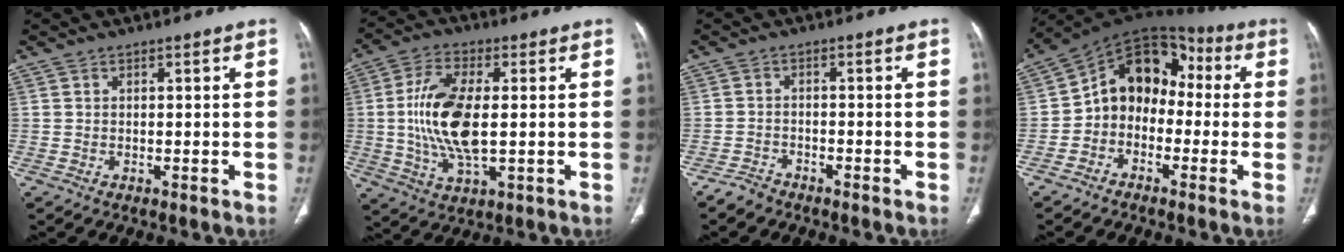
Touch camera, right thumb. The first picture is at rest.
{"total": 13.8, "force": [0.2, 6.1, 12.4], "torque": [-0.252, -0.003, 0.004]}
{"total": 2.5, "force": [-2.3, 0.9, 0.3], "torque": [-0.011, 0.008, -0.045]}
{"total": 12.6, "force": [-1.2, 9.9, 7.7], "torque": [-0.082, 0.061, -0.041]}